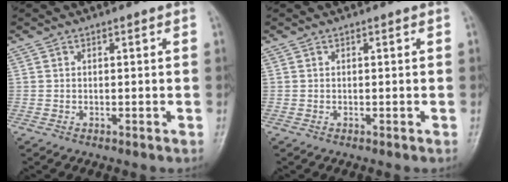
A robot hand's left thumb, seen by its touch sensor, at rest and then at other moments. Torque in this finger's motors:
{"motor_torque": [0.00, 0.00, 0.01, -0.01, 0.00]}